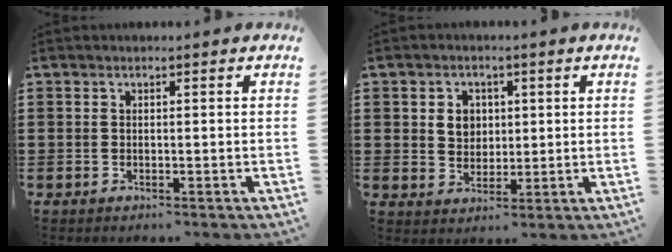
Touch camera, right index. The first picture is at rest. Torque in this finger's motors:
{"motor_torque": [0.09, 0.06, 0.11, 0.06]}